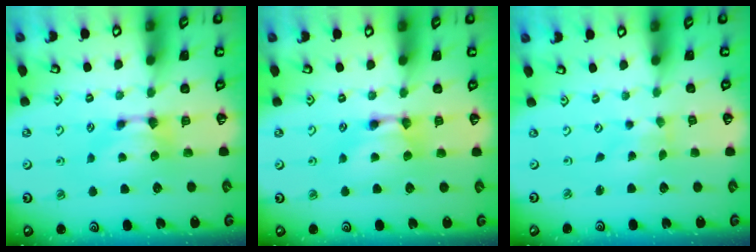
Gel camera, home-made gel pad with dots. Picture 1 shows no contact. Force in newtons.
{"total": 1.9, "press": 1.9, "slide": 0.2}
{"total": 3.9, "press": 3.8, "slide": 0.7}